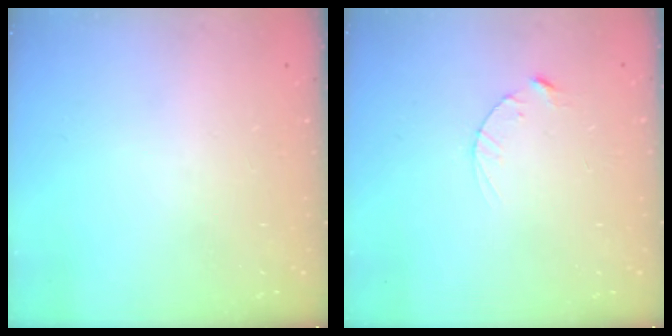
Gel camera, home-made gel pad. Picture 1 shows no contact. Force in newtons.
{"total": 2.5, "press": 2.5, "slide": 0.4}